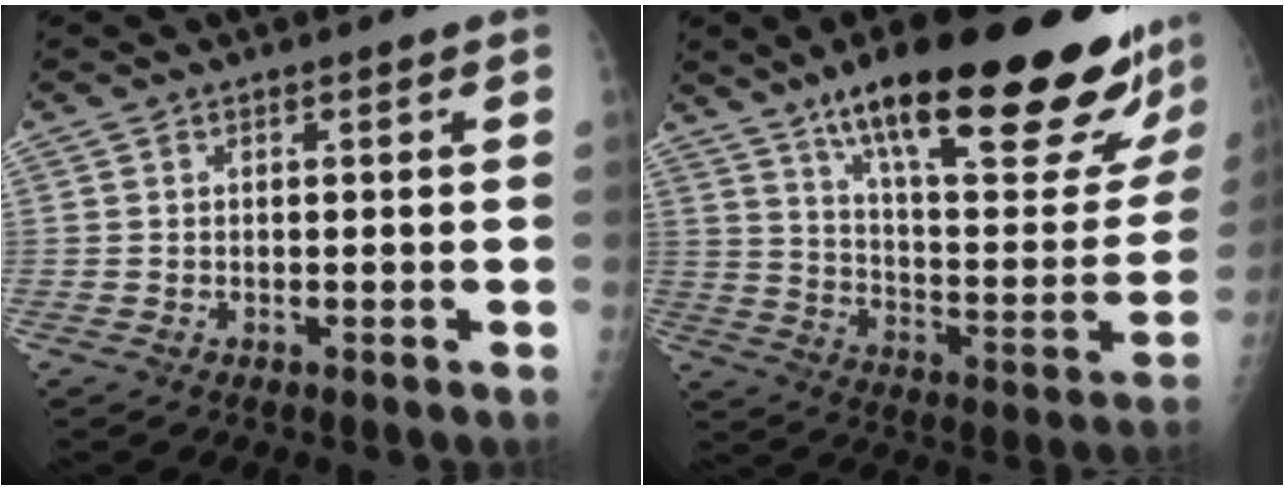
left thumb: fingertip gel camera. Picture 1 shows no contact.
{"total": 32.6, "force": [21.0, 7.2, 23.9], "torque": [-0.298, -0.065, 0.319]}